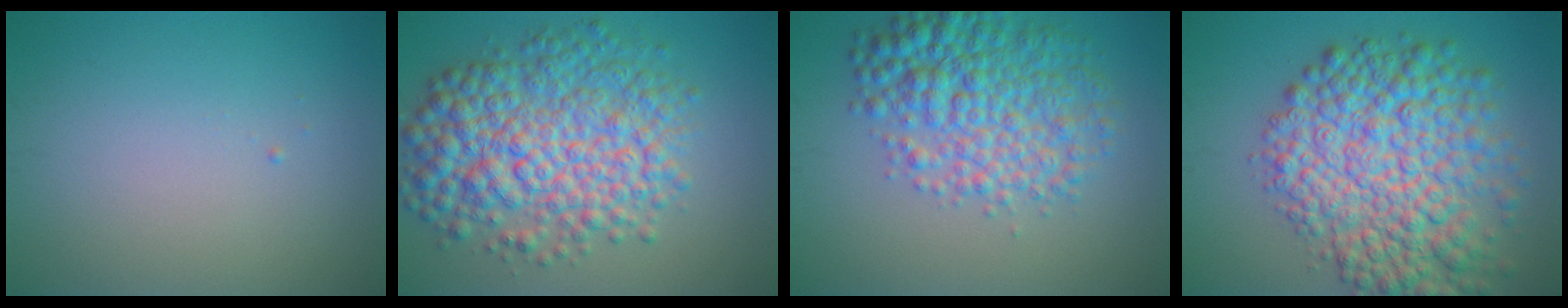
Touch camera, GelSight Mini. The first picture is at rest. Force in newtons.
{"total": 9.3, "press": 9.3, "slide": 0.1}
{"total": 6.9, "press": 6.9, "slide": 0.1}
{"total": 10.8, "press": 10.8, "slide": 0.2}